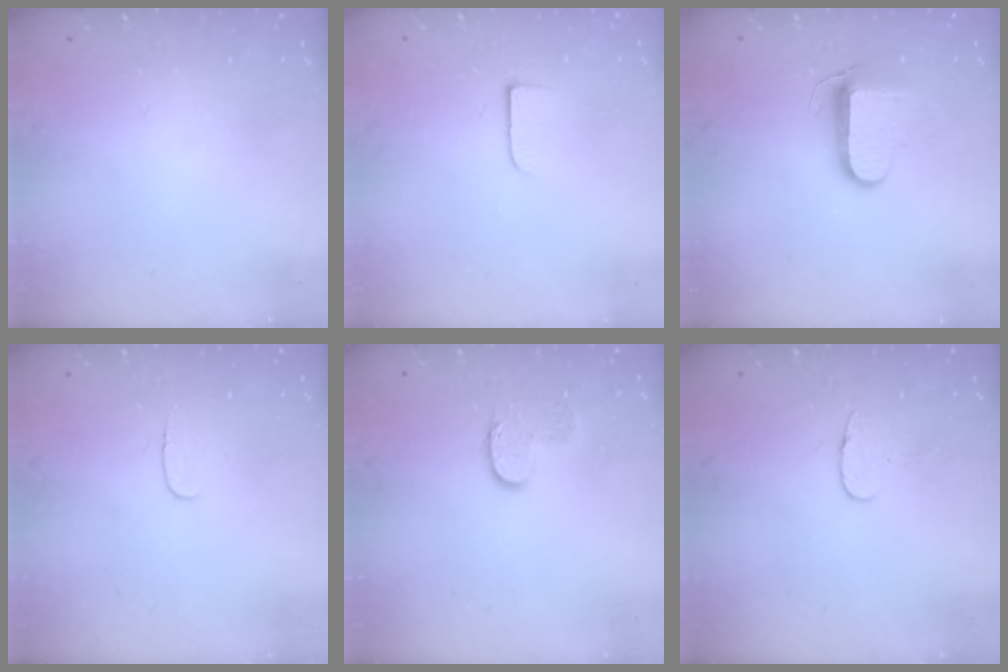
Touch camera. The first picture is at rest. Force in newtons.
{"total": 5.6, "press": 5.5, "slide": 0.7}
{"total": 9.4, "press": 9.4, "slide": 0.2}
{"total": 4.0, "press": 4.0, "slide": 0.4}
{"total": 6.8, "press": 6.8, "slide": 0.3}
{"total": 5.6, "press": 5.6, "slide": 0.4}